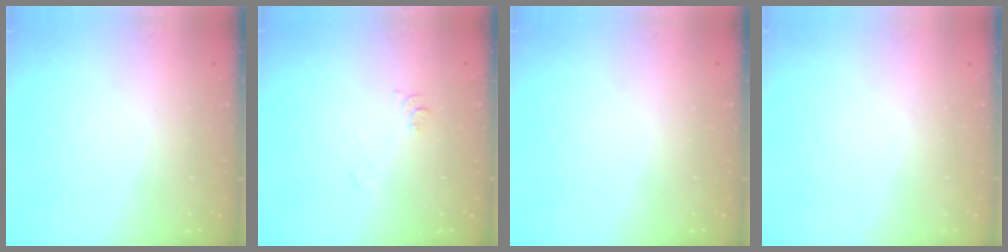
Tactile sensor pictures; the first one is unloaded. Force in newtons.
{"total": 6.0, "press": 5.9, "slide": 0.7}
{"total": 0.0}
{"total": 1.7, "press": 1.7, "slide": 0.2}